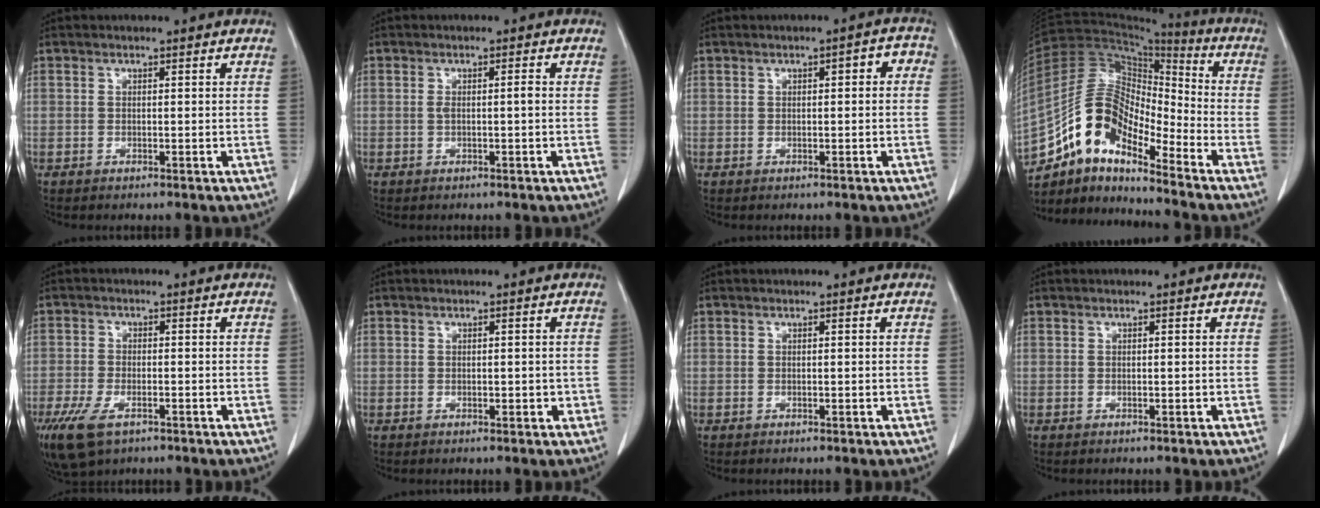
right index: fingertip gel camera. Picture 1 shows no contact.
{"total": 2.0, "force": [-0.2, 0.6, 1.9], "torque": [-0.044, 0.005, 0.000]}
{"total": 3.6, "force": [0.3, 1.4, 3.2], "torque": [-0.044, 0.027, 0.003]}
{"total": 14.5, "force": [-10.1, 5.4, 9.0], "torque": [-0.173, 0.045, -0.185]}
{"total": 9.9, "force": [-5.4, 5.0, 6.6], "torque": [-0.148, -0.015, -0.093]}
{"total": 3.0, "force": [-0.5, 1.8, 2.4], "torque": [-0.028, 0.008, -0.002]}
{"total": 0.0}
{"total": 0.0}